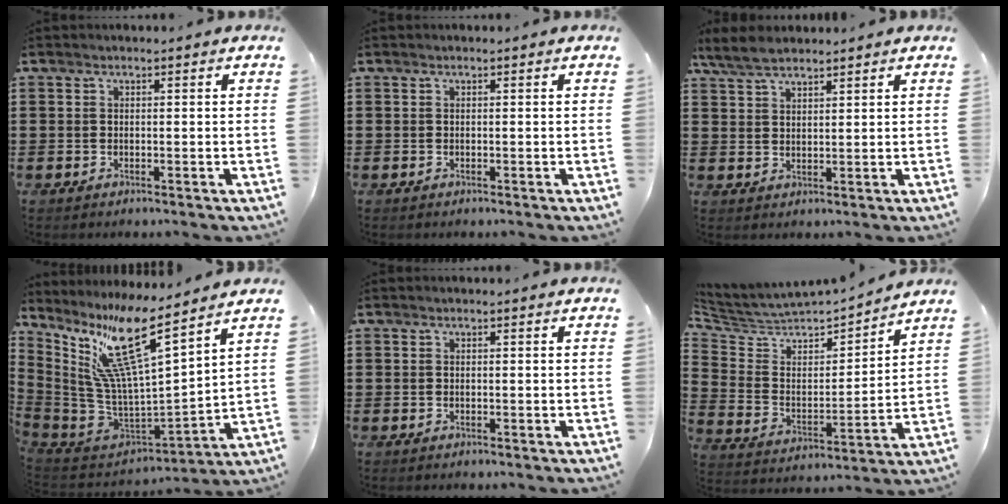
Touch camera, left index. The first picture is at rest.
{"total": 0.0}
{"total": 4.5, "force": [3.7, 1.3, 2.2], "torque": [-0.052, 0.000, 0.070]}
{"total": 13.7, "force": [9.3, 0.8, 10.1], "torque": [-0.228, -0.088, 0.148]}
{"total": 0.0}
{"total": 4.1, "force": [3.8, 1.5, 0.4], "torque": [-0.040, -0.039, 0.056]}